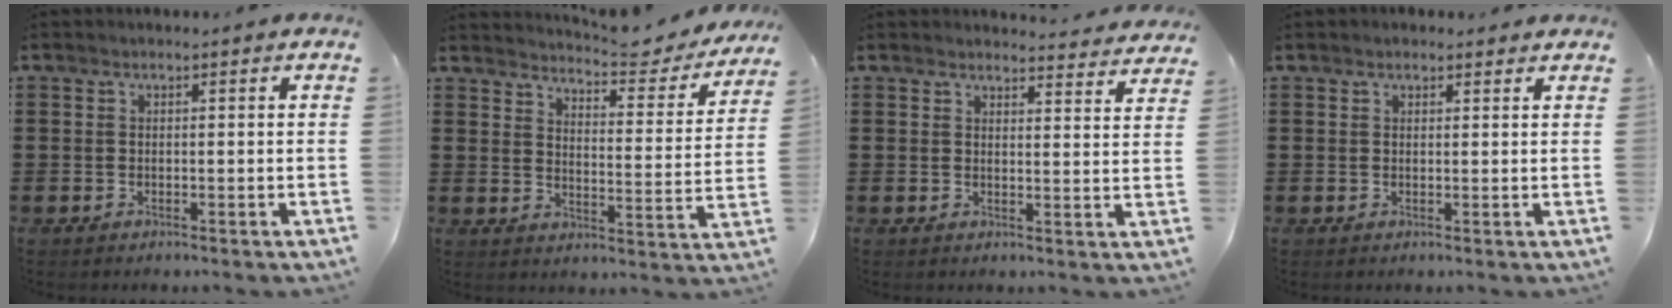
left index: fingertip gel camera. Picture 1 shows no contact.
{"total": 5.0, "force": [4.8, 0.0, 1.4], "torque": [-0.036, -0.042, 0.074]}
{"total": 3.3, "force": [3.3, 0.2, 0.3], "torque": [-0.009, -0.019, 0.059]}
{"total": 1.3, "force": [1.1, 0.6, 0.2], "torque": [-0.005, 0.004, 0.022]}